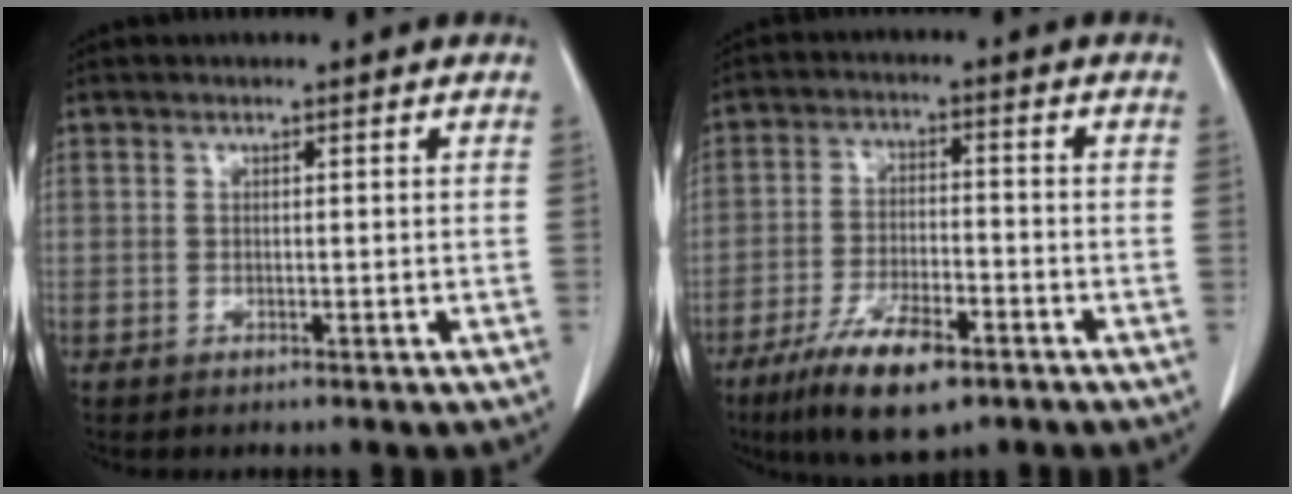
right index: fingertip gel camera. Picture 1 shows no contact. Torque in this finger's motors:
{"motor_torque": [1.08, -1.05, 0.42, 0.11]}